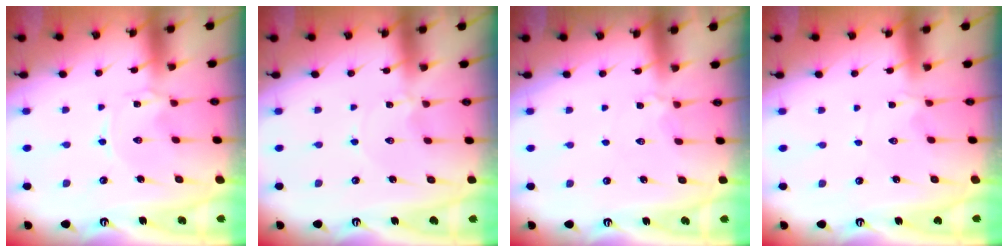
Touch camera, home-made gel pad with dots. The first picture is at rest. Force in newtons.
{"total": 0.9, "press": 0.9, "slide": 0.1}
{"total": 2.9, "press": 2.9, "slide": 0.6}
{"total": 1.3, "press": 1.3, "slide": 0.4}